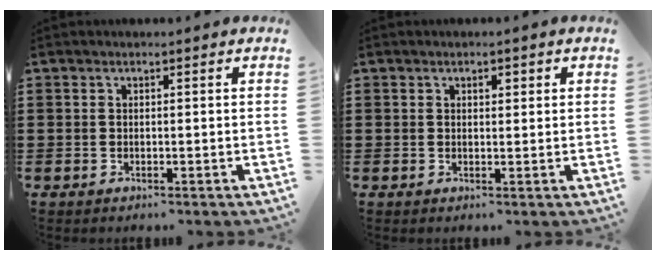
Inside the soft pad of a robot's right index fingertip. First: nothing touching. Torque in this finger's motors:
{"motor_torque": [0.08, -0.08, 0.01, 0.00]}